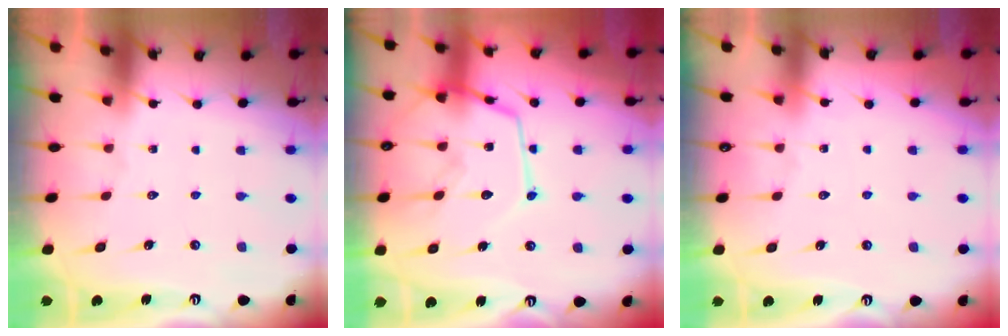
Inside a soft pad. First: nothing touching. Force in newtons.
{"total": 15.7, "press": 15.7, "slide": 1.3}
{"total": 3.9, "press": 3.8, "slide": 0.5}